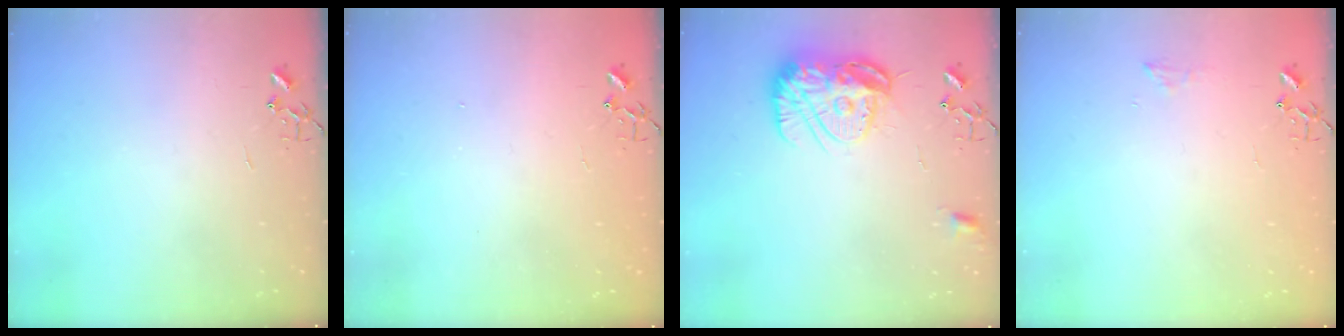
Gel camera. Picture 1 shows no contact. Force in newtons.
{"total": 1.2, "press": 1.2, "slide": 0.1}
{"total": 15.4, "press": 15.3, "slide": 1.5}
{"total": 5.9, "press": 5.8, "slide": 0.9}